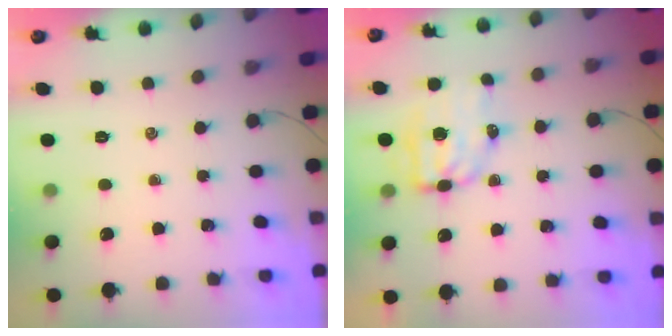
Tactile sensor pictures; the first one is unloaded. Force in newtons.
{"total": 8.1, "press": 8.0, "slide": 1.6}